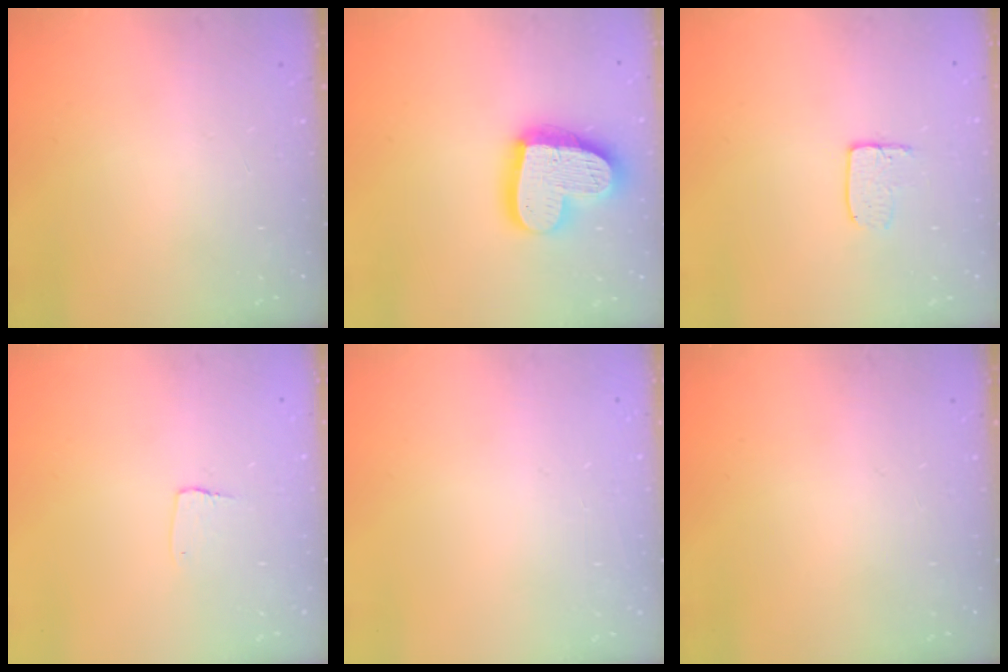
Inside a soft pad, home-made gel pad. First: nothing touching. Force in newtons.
{"total": 19.9, "press": 19.9, "slide": 1.6}
{"total": 5.8, "press": 5.8, "slide": 0.4}
{"total": 3.2, "press": 3.2, "slide": 0.3}
{"total": 0.0}
{"total": 0.0}